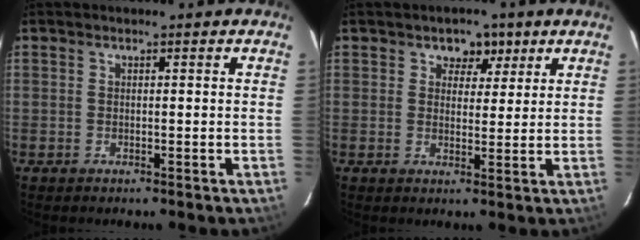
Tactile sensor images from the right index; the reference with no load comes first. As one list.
[{"total": 4.3, "force": [2.3, 3.4, 1.4], "torque": [-0.008, 0.002, 0.032]}]